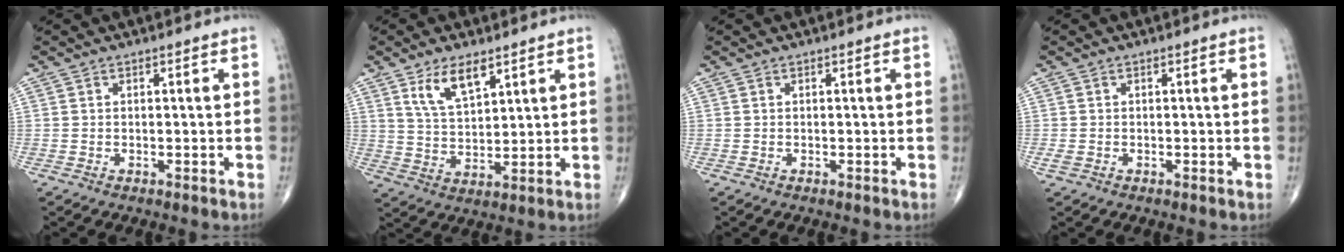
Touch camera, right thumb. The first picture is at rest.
{"total": 8.0, "force": [4.7, 3.4, 5.4], "torque": [-0.088, -0.028, 0.095]}
{"total": 0.0}
{"total": 1.2, "force": [-0.3, 0.9, 0.8], "torque": [-0.019, -0.004, -0.005]}